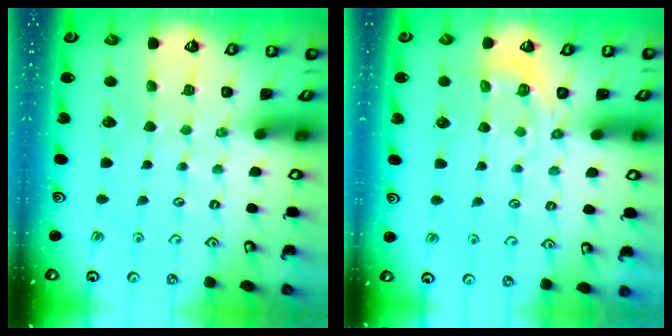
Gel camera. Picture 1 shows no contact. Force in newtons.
{"total": 2.9, "press": 2.2, "slide": 1.8}